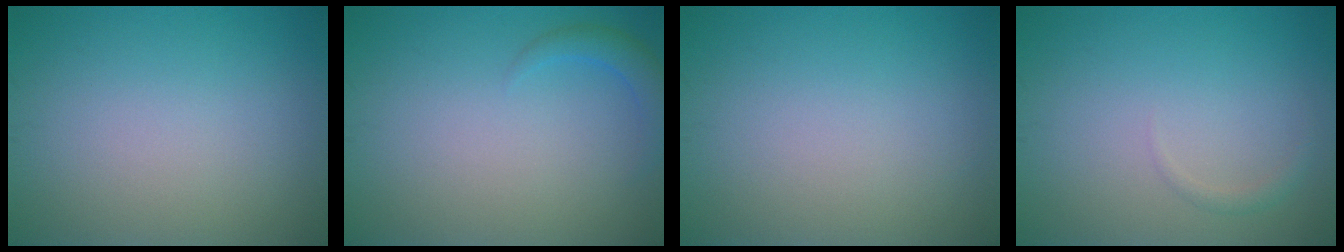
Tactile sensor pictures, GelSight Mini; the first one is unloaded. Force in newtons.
{"total": 1.8, "press": 1.8, "slide": 0.1}
{"total": 0.0}
{"total": 0.8, "press": 0.8, "slide": 0.0}